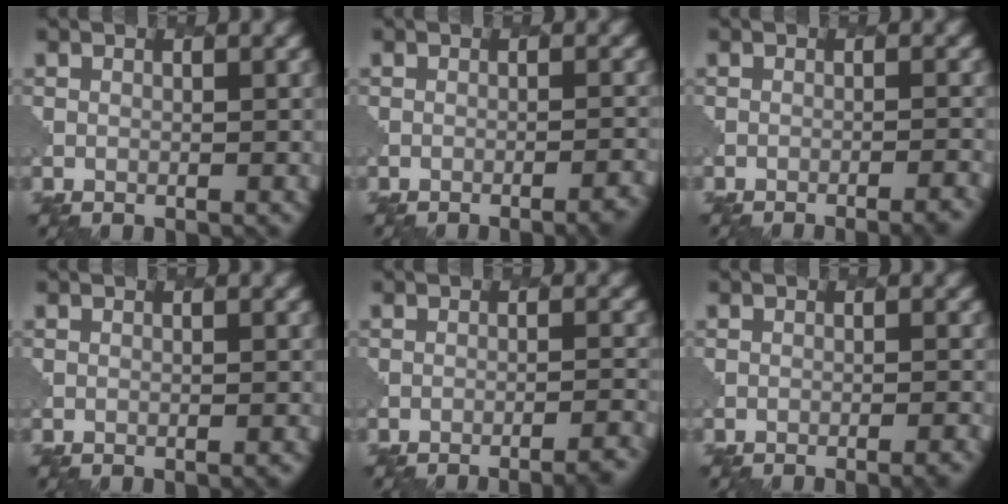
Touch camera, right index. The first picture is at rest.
{"total": 3.1, "force": [-2.1, 0.9, 2.0], "torque": [-0.012, 0.014, -0.028]}
{"total": 3.5, "force": [-2.6, 0.9, 2.1], "torque": [-0.010, 0.011, -0.030]}
{"total": 0.8, "force": [-0.5, 0.3, 0.5], "torque": [0.008, 0.003, -0.003]}
{"total": 5.1, "force": [-4.3, 1.2, 2.5], "torque": [-0.012, 0.015, -0.052]}
{"total": 2.9, "force": [-2.0, 0.8, 1.9], "torque": [-0.010, 0.011, -0.026]}